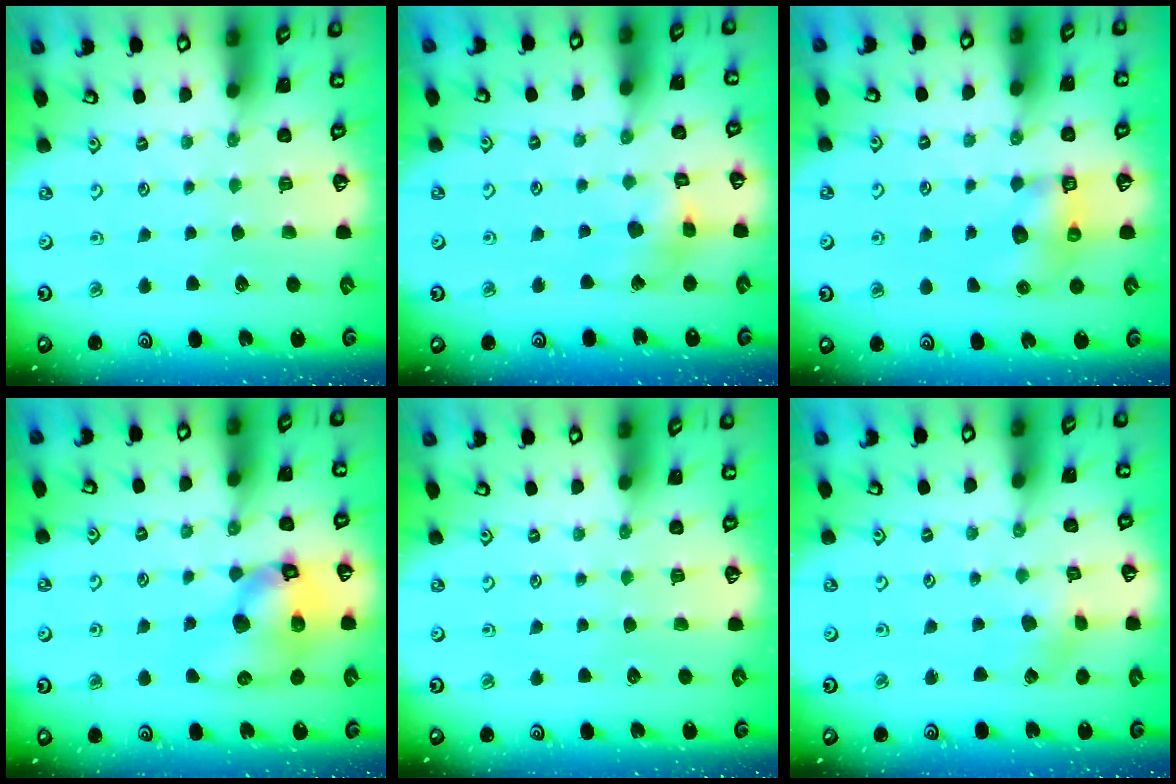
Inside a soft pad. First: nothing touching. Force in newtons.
{"total": 9.4, "press": 9.3, "slide": 1.0}
{"total": 6.8, "press": 6.8, "slide": 0.7}
{"total": 15.9, "press": 15.7, "slide": 2.6}
{"total": 0.0}
{"total": 1.9, "press": 1.9, "slide": 0.3}